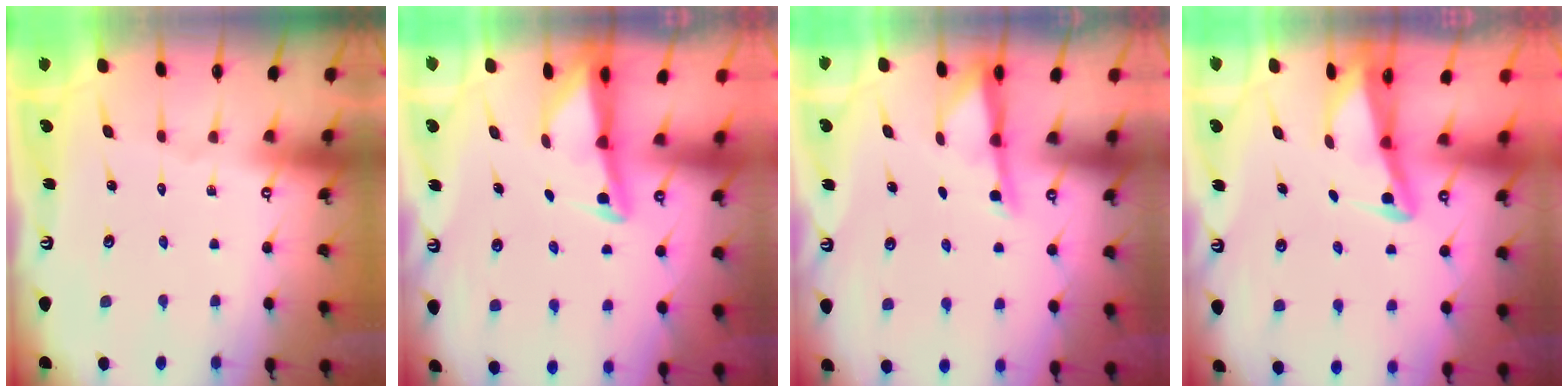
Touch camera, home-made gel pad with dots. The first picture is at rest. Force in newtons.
{"total": 3.0, "press": 3.0, "slide": 0.3}
{"total": 2.8, "press": 2.8, "slide": 0.5}
{"total": 3.0, "press": 3.0, "slide": 0.3}